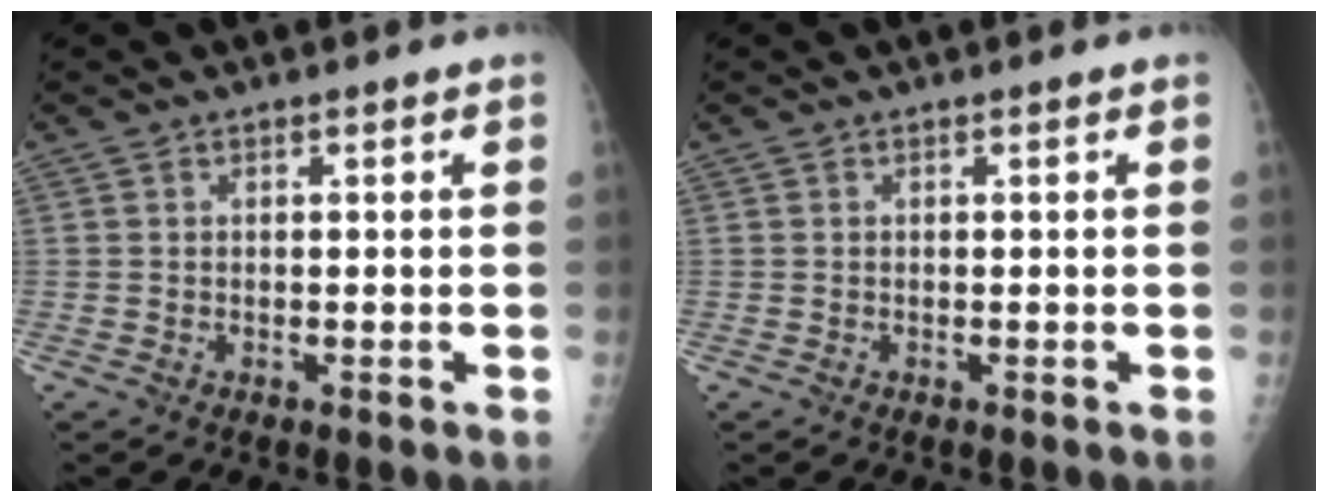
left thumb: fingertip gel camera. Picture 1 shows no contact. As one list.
[{"total": 0.0}]